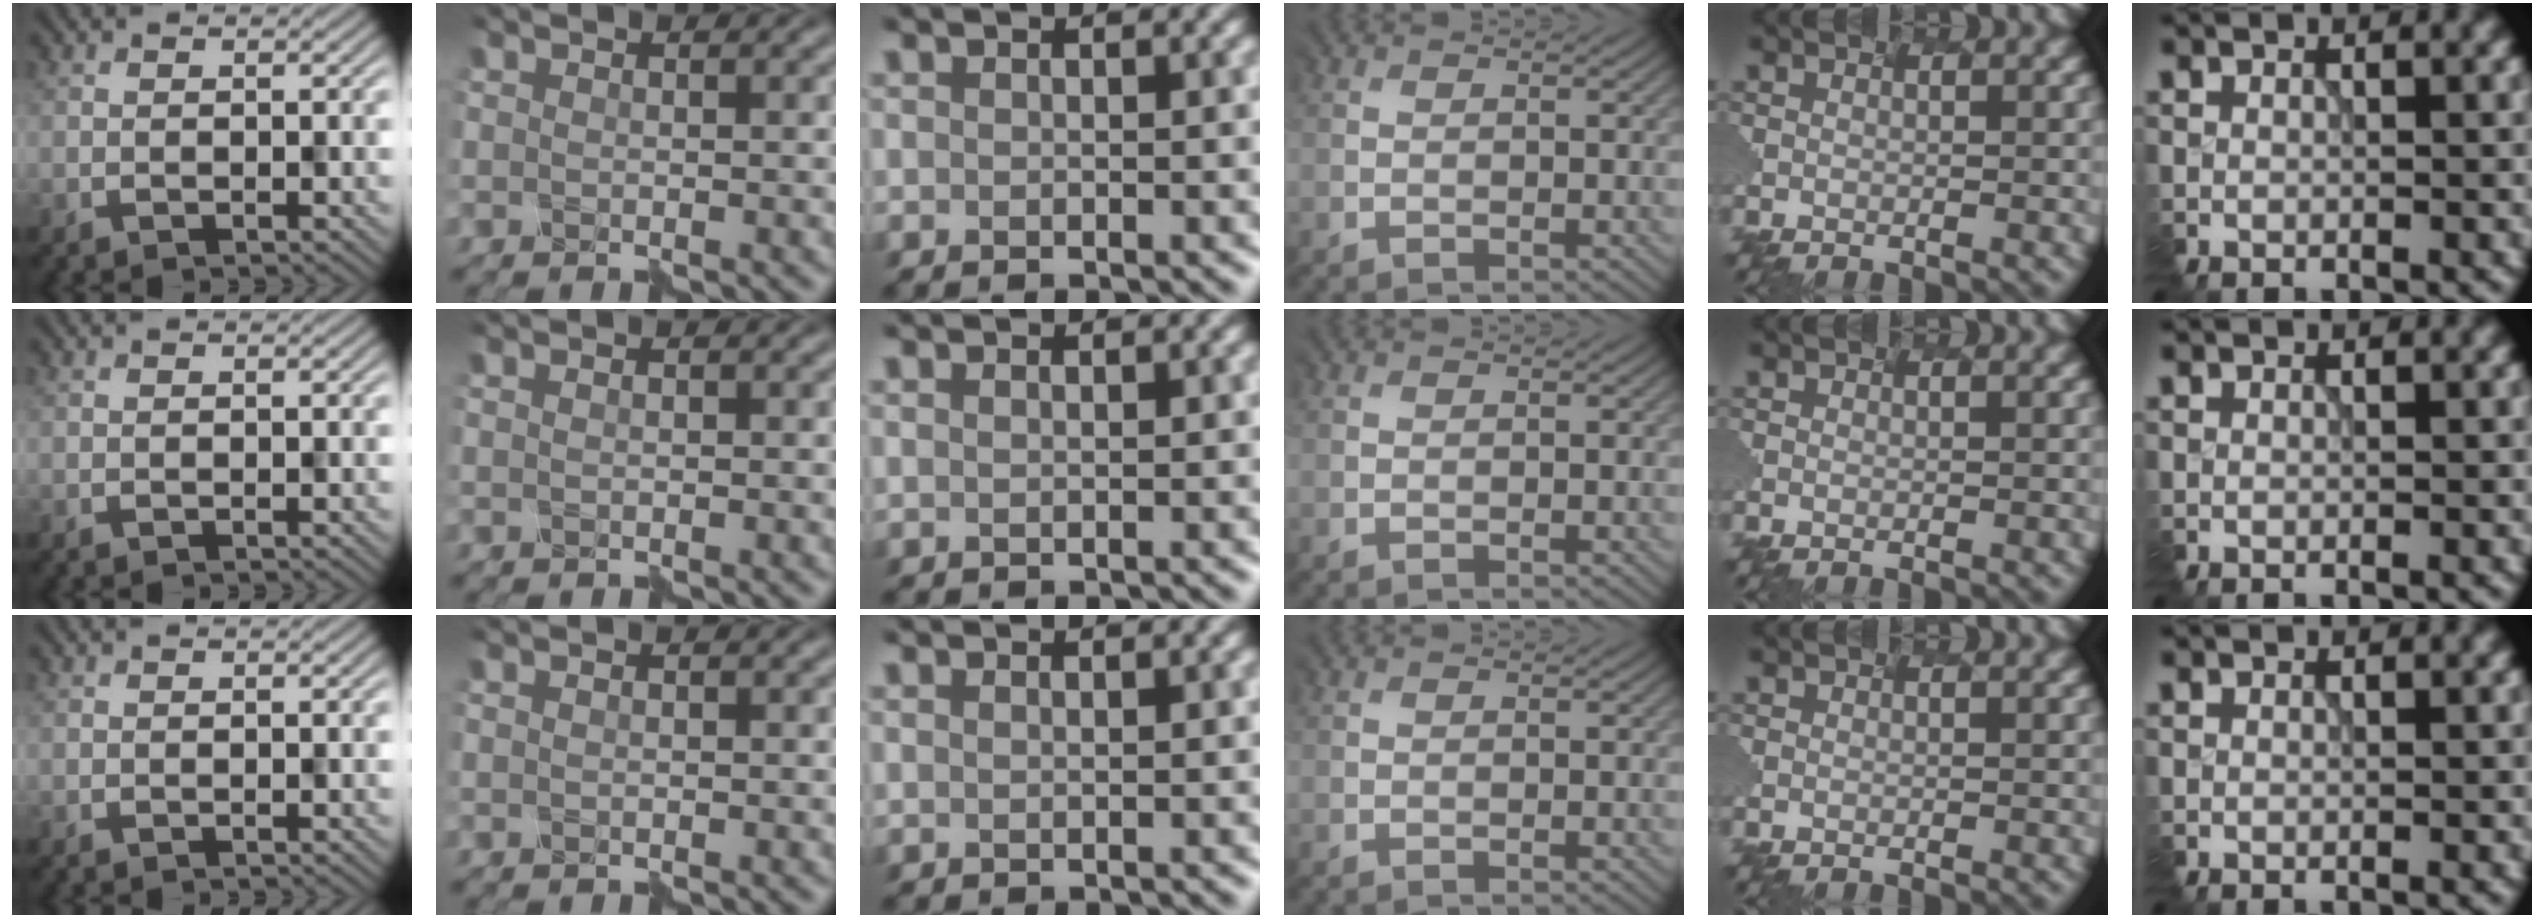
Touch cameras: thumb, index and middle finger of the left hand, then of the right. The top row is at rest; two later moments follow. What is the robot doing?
{"motion": "assemble", "object": "hinged jar"}